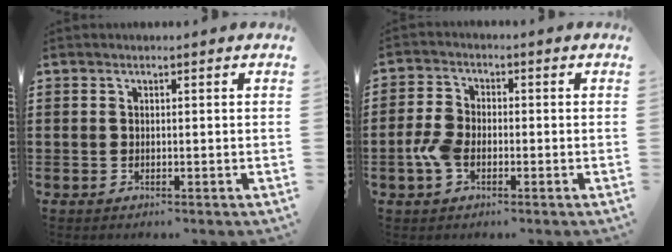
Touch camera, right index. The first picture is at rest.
{"total": 4.8, "force": [-1.6, 3.0, 3.4], "torque": [-0.088, -0.001, -0.035]}